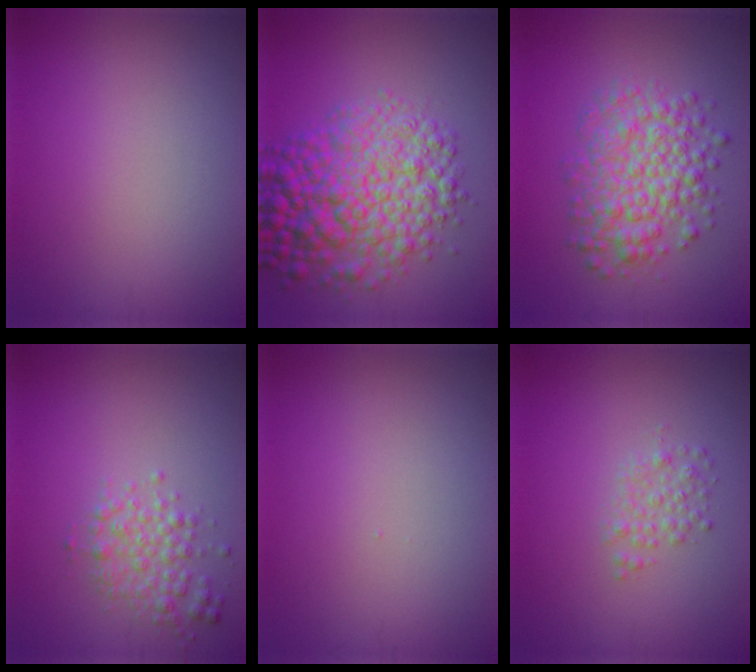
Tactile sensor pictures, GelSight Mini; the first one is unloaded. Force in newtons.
{"total": 9.1, "press": 9.1, "slide": 0.2}
{"total": 5.9, "press": 5.9, "slide": 0.1}
{"total": 2.5, "press": 2.5, "slide": 0.0}
{"total": 0.0}
{"total": 1.5, "press": 1.5, "slide": 0.0}